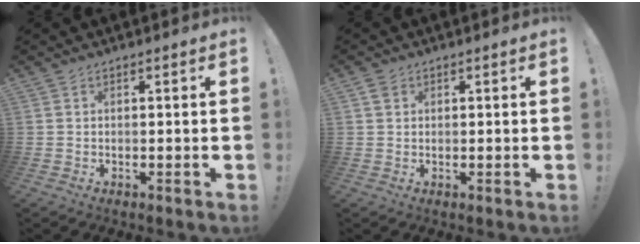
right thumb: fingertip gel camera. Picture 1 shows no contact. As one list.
[{"total": 1.5, "force": [1.0, 1.1, 0.5], "torque": [-0.005, -0.002, 0.018]}]